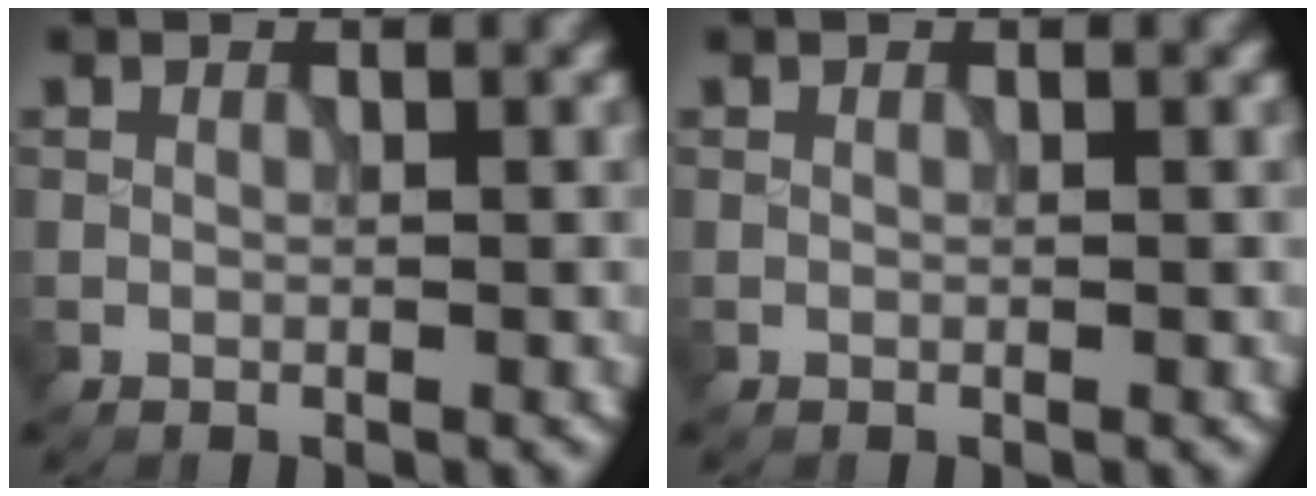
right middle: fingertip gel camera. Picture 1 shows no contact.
{"total": 0.0}